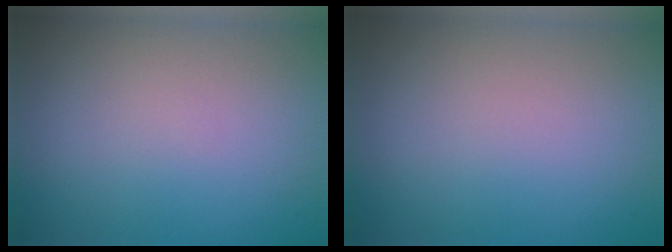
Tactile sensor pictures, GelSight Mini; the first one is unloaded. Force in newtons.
{"total": 0.0}